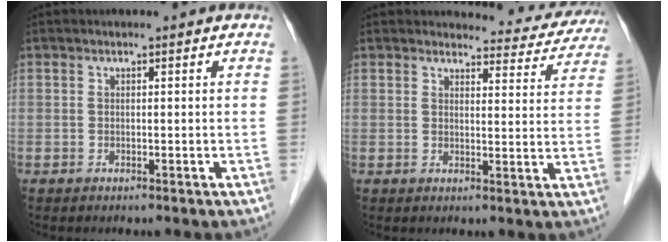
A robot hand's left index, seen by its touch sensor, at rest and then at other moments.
{"total": 9.8, "force": [9.5, 2.2, 0.2], "torque": [0.020, -0.027, 0.088]}